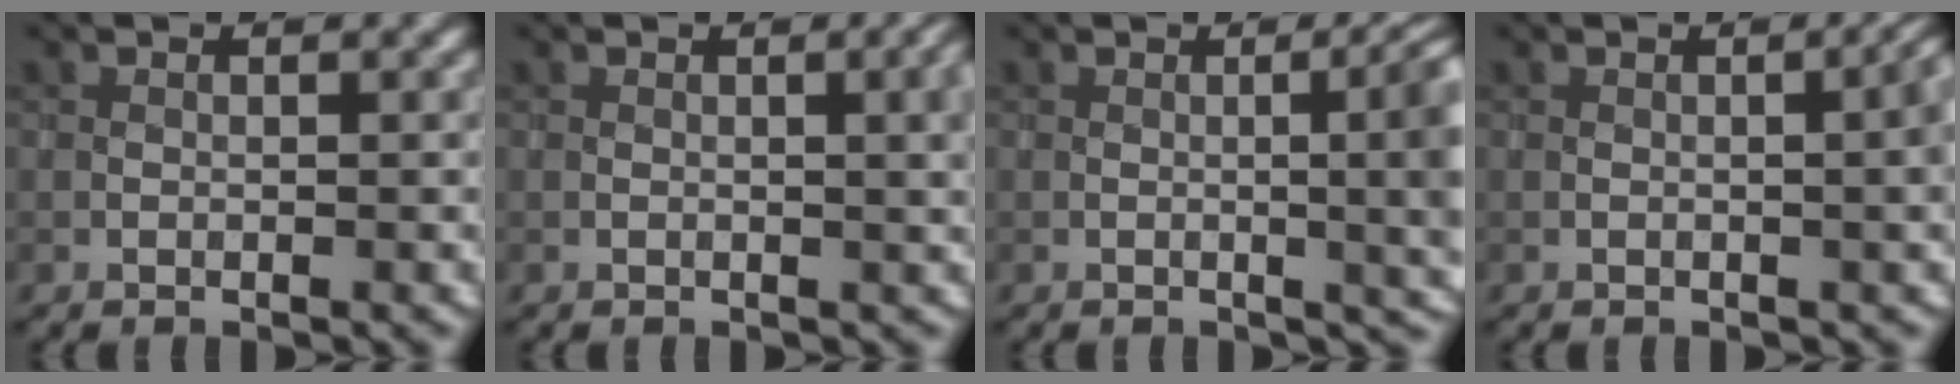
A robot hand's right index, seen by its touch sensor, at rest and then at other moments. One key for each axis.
{"total": 3.8, "fx": 0.5, "fy": 1.3, "fz": 3.5, "tx": -0.035, "ty": 0.008, "tz": 0.008}
{"total": 9.3, "fx": 0.2, "fy": 4.0, "fz": 8.4, "tx": -0.063, "ty": 0.009, "tz": 0.000}
{"total": 4.4, "fx": 0.0, "fy": 1.5, "fz": 4.1, "tx": -0.038, "ty": 0.006, "tz": 0.003}